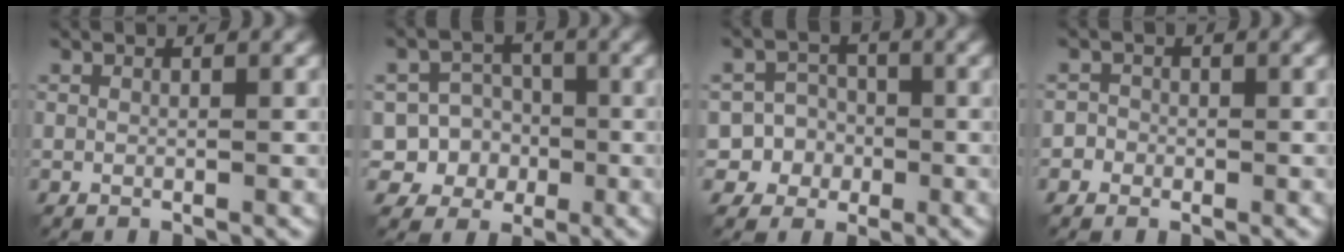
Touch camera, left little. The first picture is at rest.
{"total": 6.4, "force": [-1.8, 6.0, 1.1], "torque": [-0.004, 0.010, -0.048]}
{"total": 4.9, "force": [-1.7, 4.5, 0.3], "torque": [0.021, 0.009, -0.043]}
{"total": 1.6, "force": [-0.7, 1.4, 0.1], "torque": [0.008, 0.010, -0.019]}